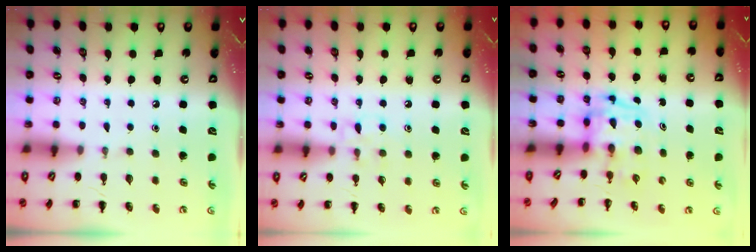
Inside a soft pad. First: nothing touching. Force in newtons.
{"total": 7.4, "press": 7.1, "slide": 2.1}
{"total": 3.3, "press": 3.2, "slide": 0.6}